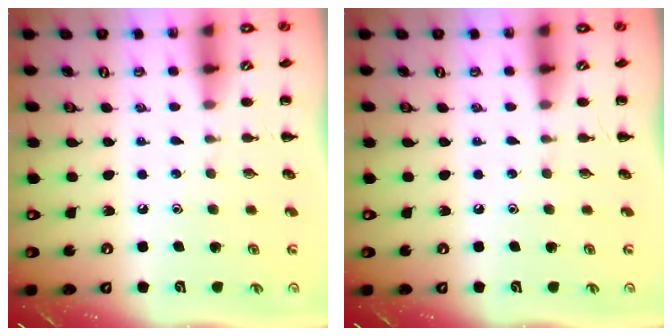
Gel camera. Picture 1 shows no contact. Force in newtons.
{"total": 0.0}